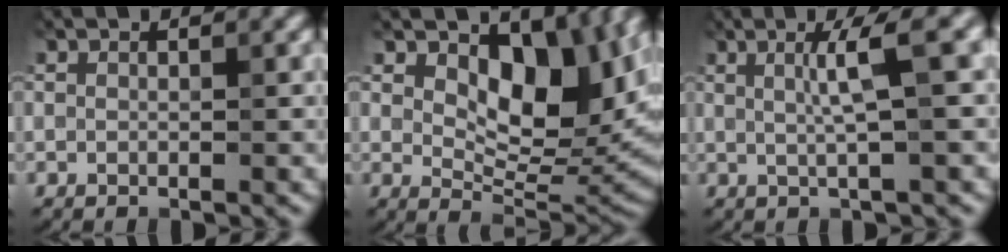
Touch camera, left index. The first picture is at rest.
{"total": 9.8, "force": [3.3, 5.4, 7.5], "torque": [-0.111, -0.015, 0.058]}
{"total": 4.0, "force": [0.9, 0.2, 3.9], "torque": [-0.064, 0.015, 0.014]}